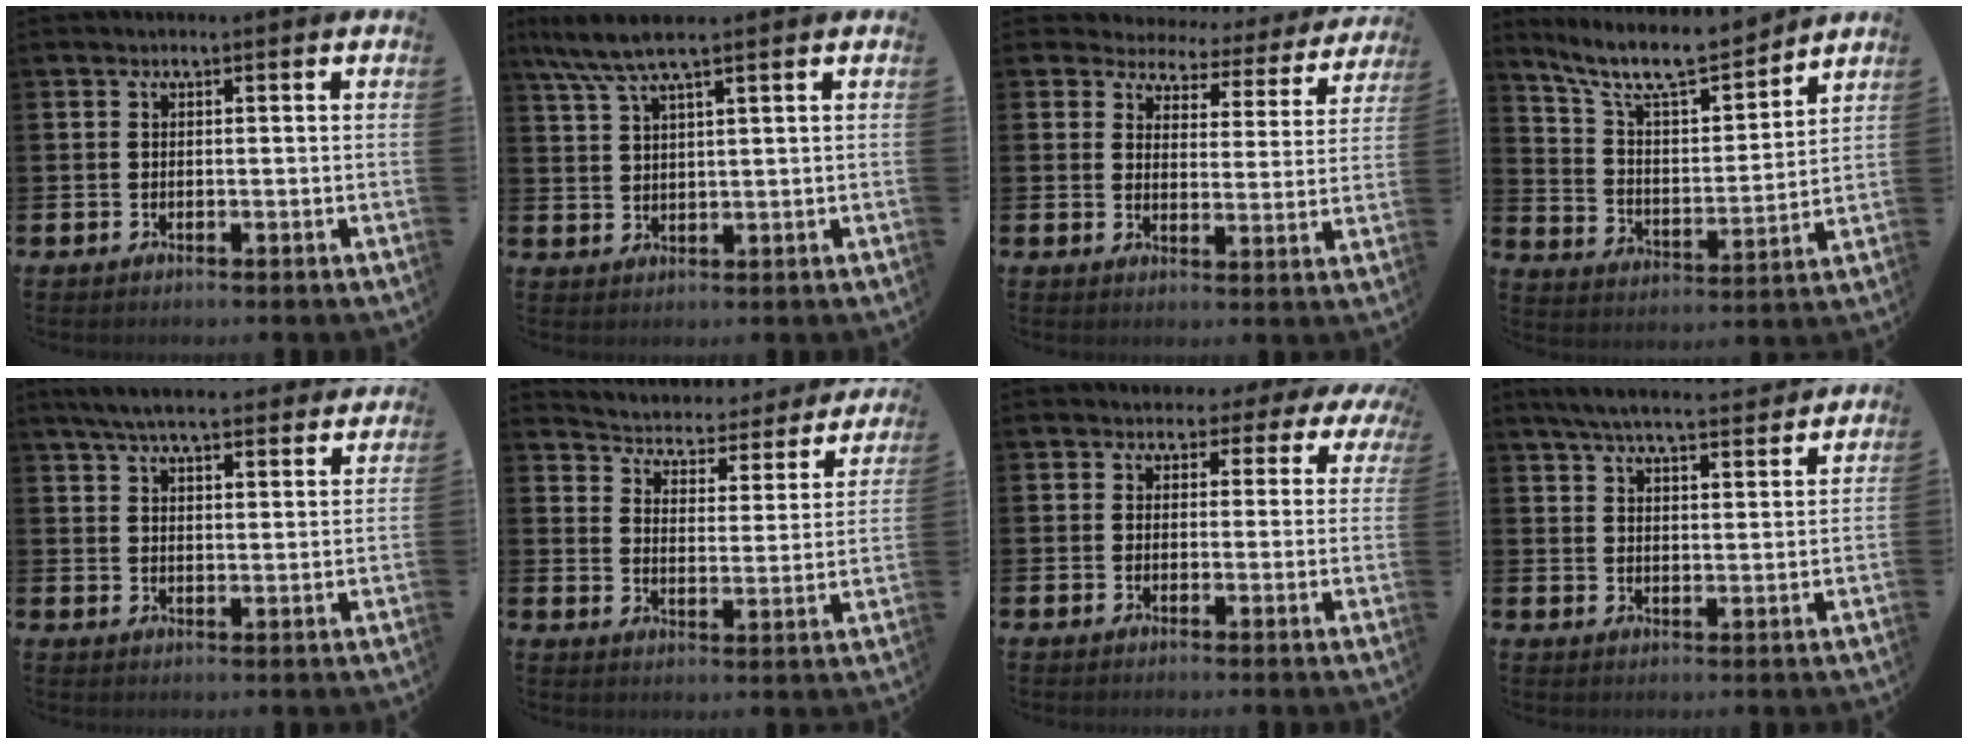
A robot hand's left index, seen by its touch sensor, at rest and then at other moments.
{"total": 5.9, "force": [4.5, 0.7, 3.7], "torque": [-0.084, -0.006, 0.082]}
{"total": 3.5, "force": [3.1, 1.6, 0.0], "torque": [-0.016, -0.034, 0.045]}
{"total": 10.5, "force": [9.4, 2.3, 4.2], "torque": [-0.117, -0.057, 0.165]}
{"total": 6.7, "force": [6.3, 1.1, 2.0], "torque": [-0.044, -0.032, 0.110]}
{"total": 3.6, "force": [3.4, 1.3, 0.3], "torque": [-0.030, -0.036, 0.048]}
{"total": 2.1, "force": [1.3, 1.7, 0.3], "torque": [-0.003, -0.007, 0.015]}
{"total": 6.3, "force": [6.0, 0.7, 1.8], "torque": [-0.052, -0.029, 0.107]}